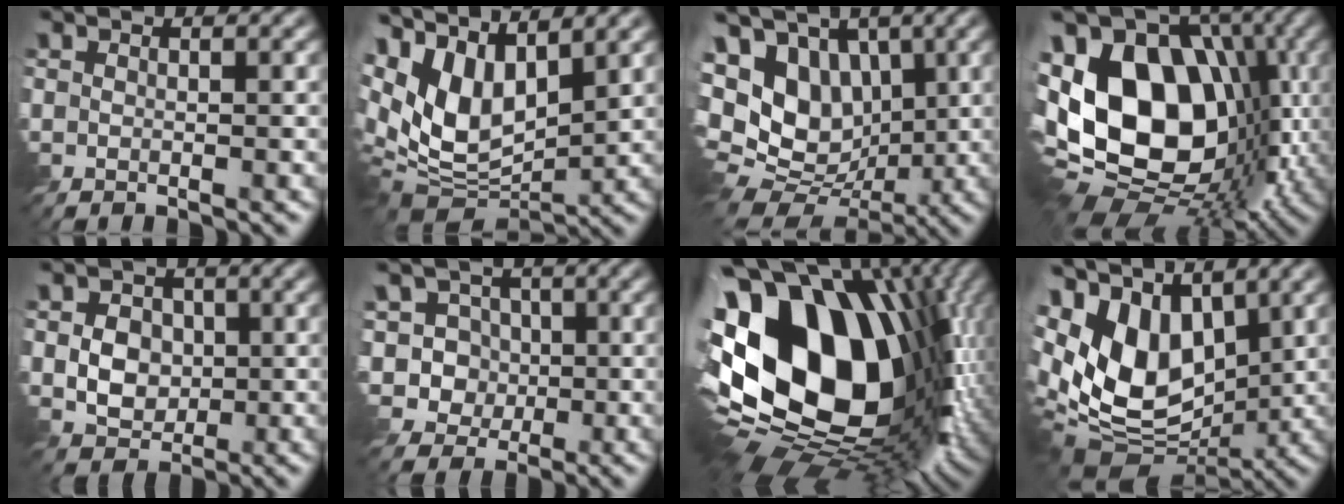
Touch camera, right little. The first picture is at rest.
{"total": 10.5, "force": [2.3, 5.9, 8.4], "torque": [-0.175, 0.001, 0.044]}
{"total": 13.0, "force": [1.6, 9.7, 8.6], "torque": [-0.180, 0.016, 0.029]}
{"total": 15.7, "force": [-0.5, 10.5, 11.6], "torque": [-0.209, 0.005, -0.031]}
{"total": 5.0, "force": [0.0, 4.1, 2.9], "torque": [-0.045, 0.010, -0.009]}
{"total": 5.9, "force": [0.5, 5.5, 2.3], "torque": [-0.043, 0.012, -0.010]}
{"total": 20.8, "force": [2.0, 12.7, 16.3], "torque": [-0.325, -0.022, 0.043]}
{"total": 12.5, "force": [1.1, 8.1, 9.4], "torque": [-0.221, -0.002, 0.013]}